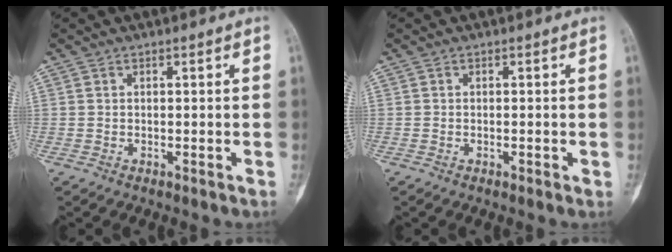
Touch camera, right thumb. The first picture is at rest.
{"total": 0.8, "force": [-0.2, 0.3, 0.7], "torque": [-0.009, 0.000, -0.002]}